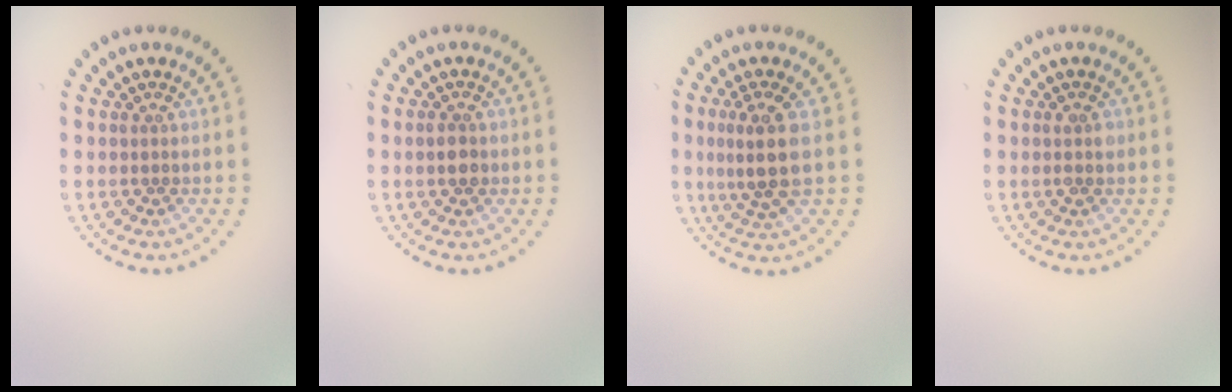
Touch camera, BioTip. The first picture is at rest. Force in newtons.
{"total": 1.5, "press": 1.5, "slide": 0.2}
{"total": 3.7, "press": 3.3, "slide": 1.7}
{"total": 1.2, "press": 1.2, "slide": 0.3}